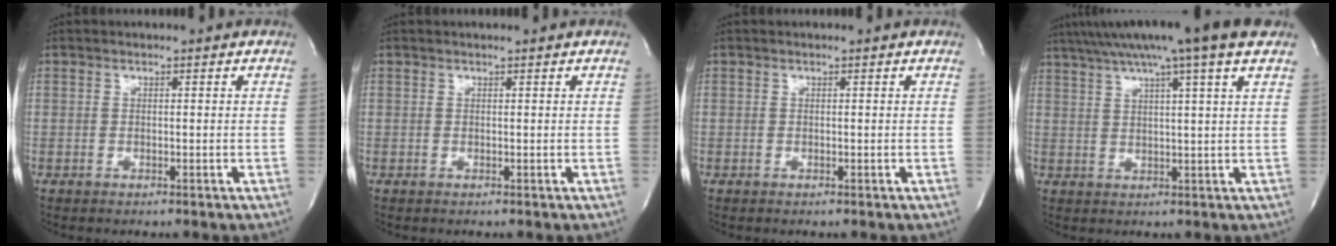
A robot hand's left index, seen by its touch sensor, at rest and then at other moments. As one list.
[{"total": 0.6, "force": [0.6, -0.1, 0.2], "torque": [0.002, 0.003, 0.012]}, {"total": 0.0}, {"total": 14.4, "force": [10.9, -1.1, 9.4], "torque": [-0.161, 0.034, 0.148]}]